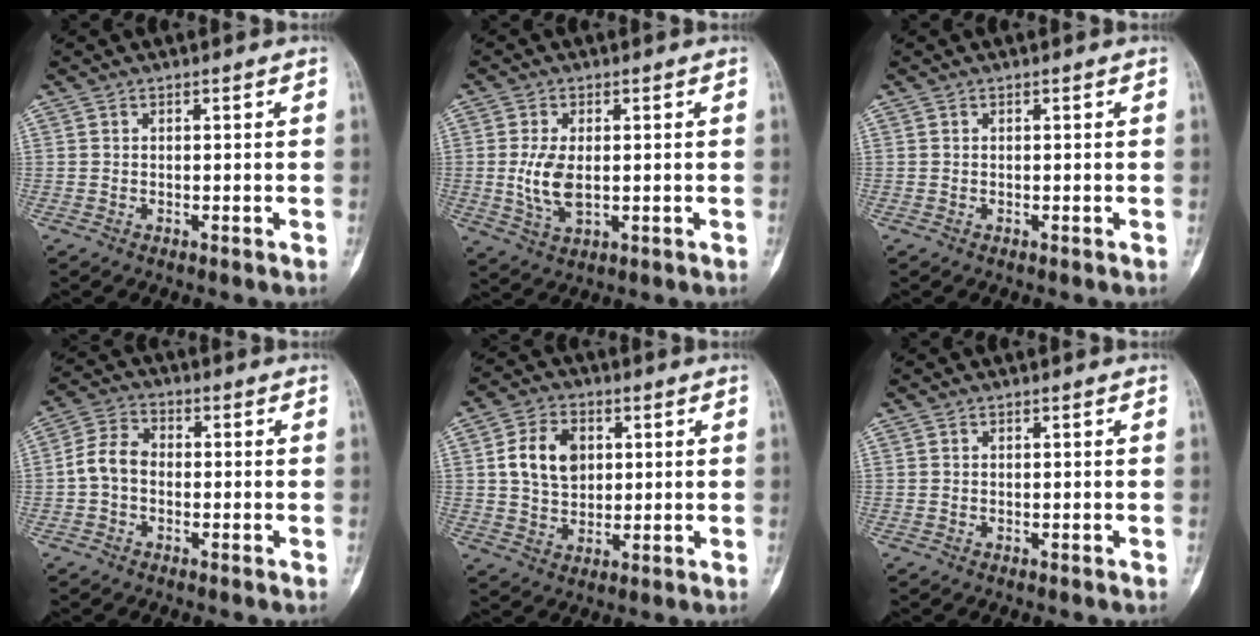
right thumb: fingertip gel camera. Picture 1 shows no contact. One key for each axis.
{"total": 6.7, "fx": -0.1, "fy": 3.5, "fz": 5.7, "tx": -0.120, "ty": -0.011, "tz": 0.003}
{"total": 0.0}
{"total": 6.0, "fx": -1.0, "fy": 4.4, "fz": 4.0, "tx": -0.069, "ty": 0.020, "tz": -0.033}
{"total": 9.5, "fx": 2.1, "fy": 6.9, "fz": 6.1, "tx": -0.090, "ty": -0.003, "tz": 0.039}
{"total": 0.0}